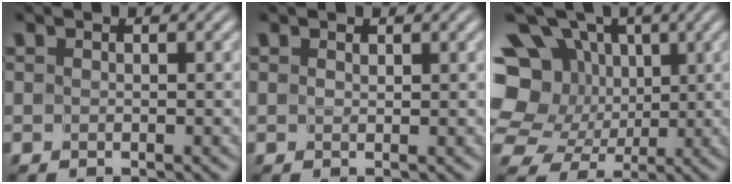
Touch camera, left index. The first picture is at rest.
{"total": 0.6, "force": [0.5, 0.2, 0.0], "torque": [0.001, 0.000, 0.010]}
{"total": 13.5, "force": [2.7, 11.5, 6.6], "torque": [-0.141, 0.035, 0.028]}